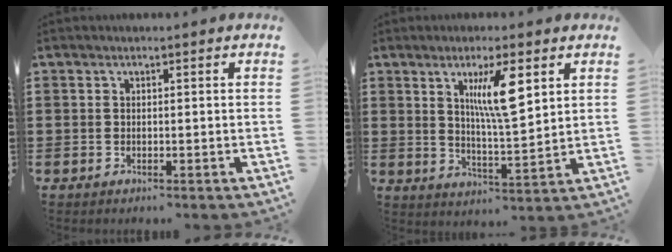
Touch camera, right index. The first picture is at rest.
{"total": 8.1, "force": [3.3, 1.7, 7.2], "torque": [-0.132, -0.001, 0.051]}